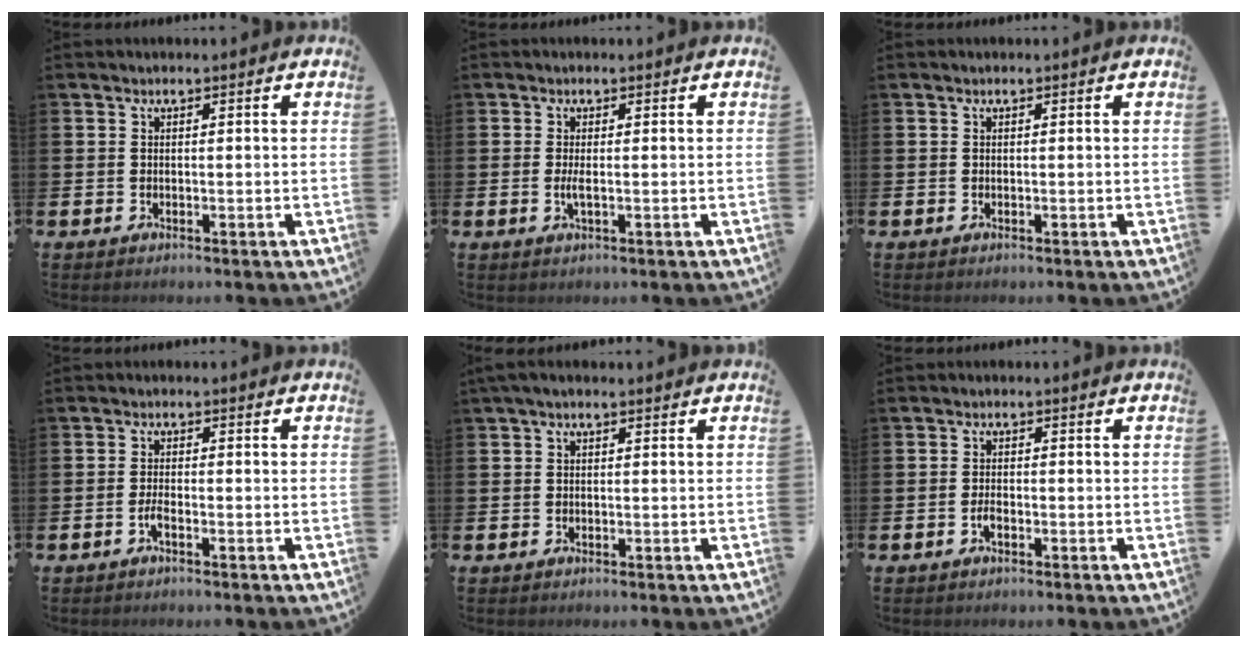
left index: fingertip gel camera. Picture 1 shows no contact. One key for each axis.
{"total": 1.4, "fx": -0.2, "fy": 0.2, "fz": 1.4, "tx": -0.029, "ty": -0.001, "tz": -0.003}
{"total": 0.0}
{"total": 1.6, "fx": -1.0, "fy": 0.3, "fz": 1.2, "tx": -0.028, "ty": 0.000, "tz": -0.016}
{"total": 0.8, "fx": 0.2, "fy": 0.3, "fz": 0.7, "tx": -0.010, "ty": 0.002, "tz": 0.001}
{"total": 1.5, "fx": -0.7, "fy": 0.6, "fz": 1.1, "tx": -0.026, "ty": 0.002, "tz": -0.014}